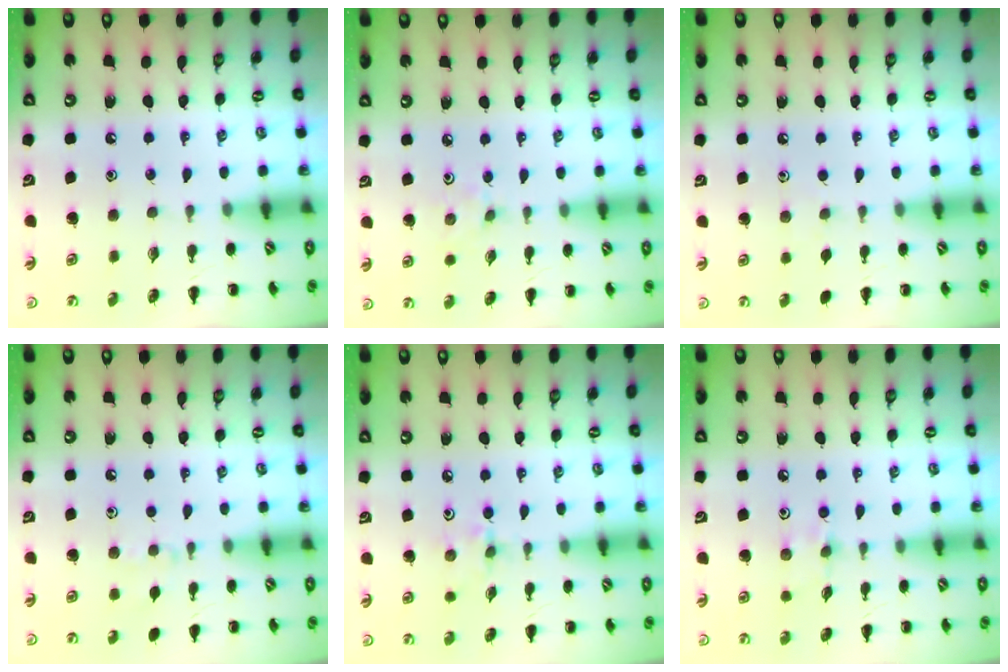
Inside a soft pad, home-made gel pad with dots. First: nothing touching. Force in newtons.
{"total": 2.4, "press": 2.3, "slide": 0.8}
{"total": 2.9, "press": 2.7, "slide": 1.2}
{"total": 5.0, "press": 4.7, "slide": 1.6}
{"total": 2.2, "press": 2.1, "slide": 0.6}
{"total": 5.3, "press": 5.1, "slide": 1.6}